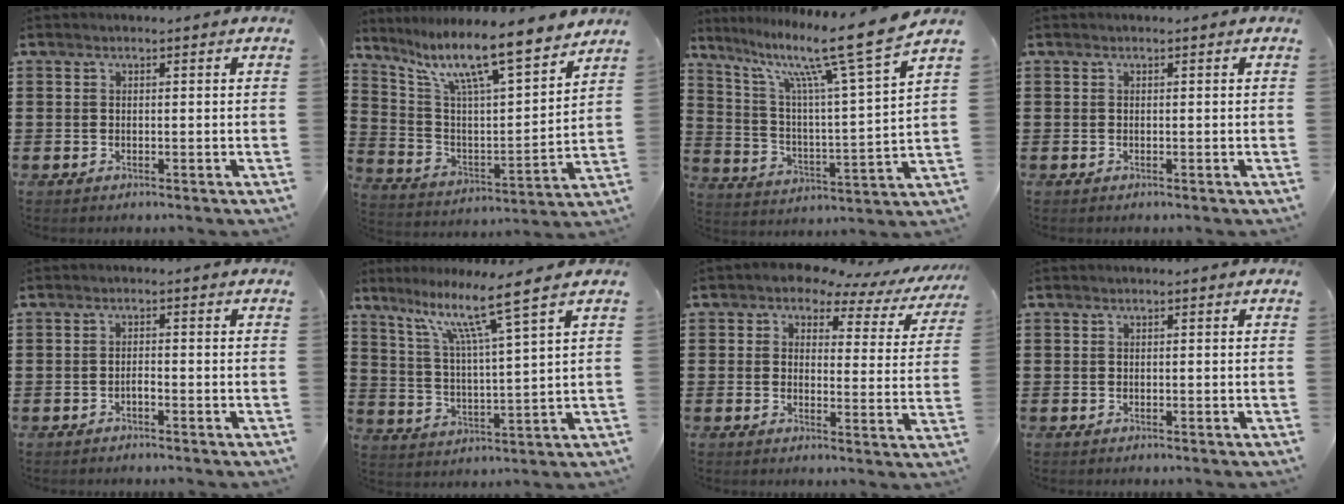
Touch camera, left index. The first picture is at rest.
{"total": 11.8, "force": [9.1, 1.7, 7.3], "torque": [-0.165, -0.057, 0.149]}
{"total": 13.0, "force": [9.7, 0.2, 8.7], "torque": [-0.186, -0.062, 0.149]}
{"total": 0.0}
{"total": 1.1, "force": [-0.8, 0.3, 0.7], "torque": [-0.017, -0.002, -0.015]}
{"total": 9.1, "force": [6.6, -0.4, 6.3], "torque": [-0.133, -0.036, 0.107]}
{"total": 4.3, "force": [3.2, 2.3, 1.6], "torque": [-0.046, -0.011, 0.050]}
{"total": 0.0}